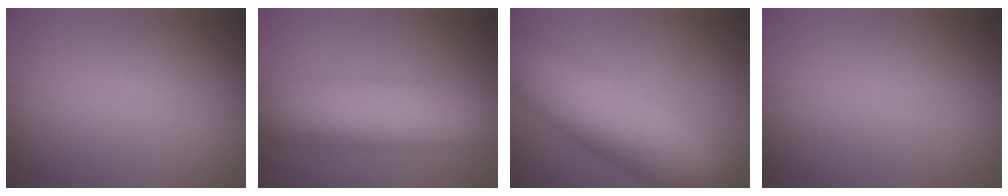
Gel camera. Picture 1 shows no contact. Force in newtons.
{"total": 8.2, "press": 8.2, "slide": 0.3}
{"total": 8.7, "press": 8.7, "slide": 0.3}
{"total": 0.0}